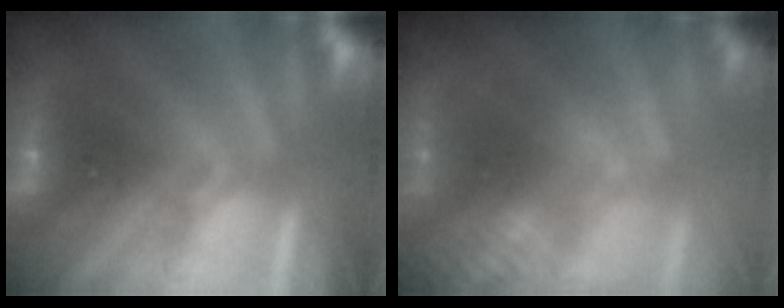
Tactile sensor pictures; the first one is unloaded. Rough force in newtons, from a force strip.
{"total": 4.8}